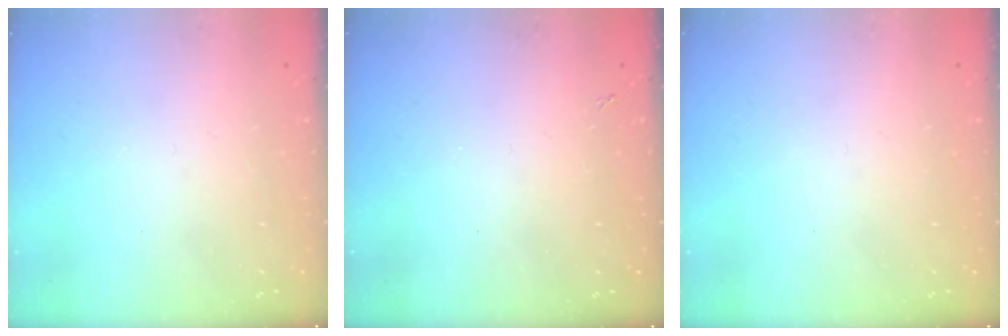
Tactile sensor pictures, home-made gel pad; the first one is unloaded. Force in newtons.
{"total": 1.3, "press": 1.3, "slide": 0.3}
{"total": 0.0}